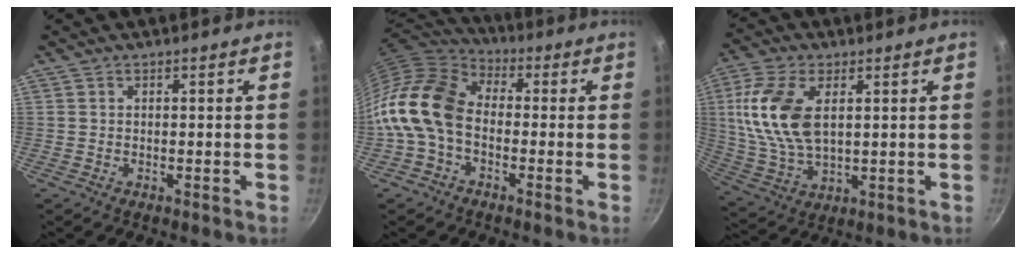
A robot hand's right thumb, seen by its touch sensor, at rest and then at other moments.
{"total": 14.8, "force": [-2.5, 10.2, 10.5], "torque": [-0.187, 0.043, -0.075]}
{"total": 14.4, "force": [3.2, 7.9, 11.6], "torque": [-0.232, -0.005, 0.066]}